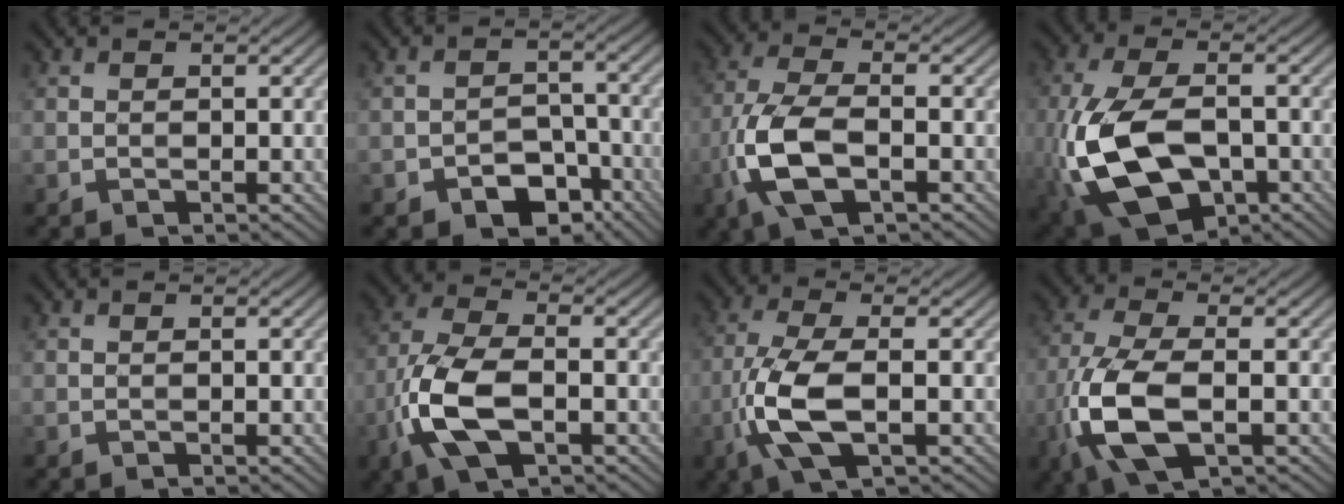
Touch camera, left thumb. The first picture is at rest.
{"total": 5.6, "force": [-3.9, 3.2, 2.4], "torque": [-0.028, 0.003, -0.068]}
{"total": 8.9, "force": [-3.1, 3.5, 7.5], "torque": [-0.176, 0.002, -0.070]}
{"total": 14.8, "force": [-4.4, 8.0, 11.6], "torque": [-0.281, -0.019, -0.078]}
{"total": 0.0}
{"total": 9.3, "force": [-3.2, 3.9, 7.8], "torque": [-0.177, 0.003, -0.073]}
{"total": 7.9, "force": [-2.2, 2.4, 7.2], "torque": [-0.164, 0.009, -0.051]}
{"total": 10.1, "force": [-3.2, 3.9, 8.8], "torque": [-0.204, -0.002, -0.070]}